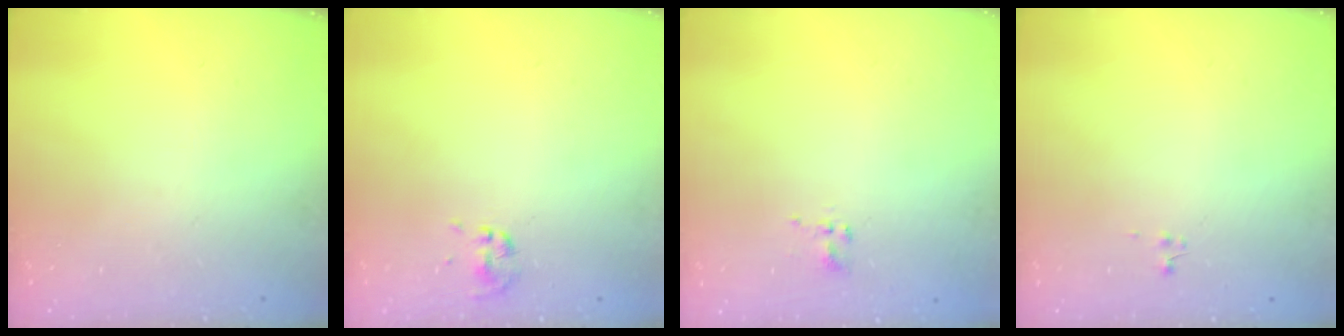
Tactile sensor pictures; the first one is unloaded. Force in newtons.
{"total": 0.0}
{"total": 1.8, "press": 1.5, "slide": 0.9}
{"total": 0.0}